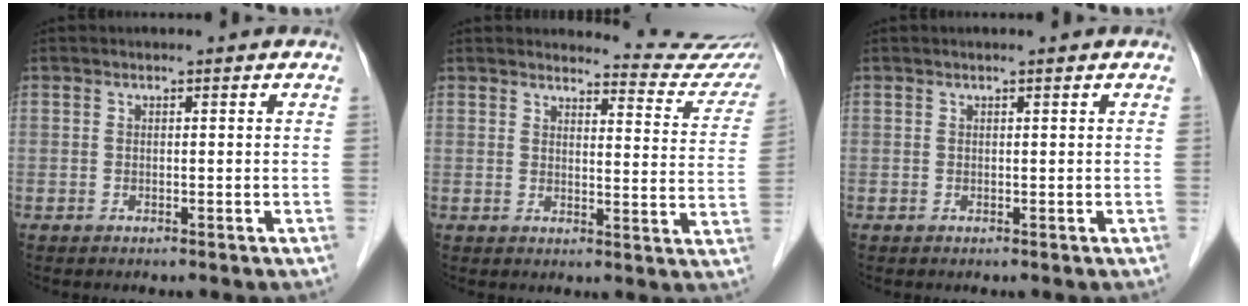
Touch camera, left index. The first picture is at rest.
{"total": 11.8, "force": [11.7, 0.6, 0.8], "torque": [0.010, -0.080, 0.109]}
{"total": 0.6, "force": [0.5, -0.1, 0.4], "torque": [-0.011, 0.003, 0.012]}